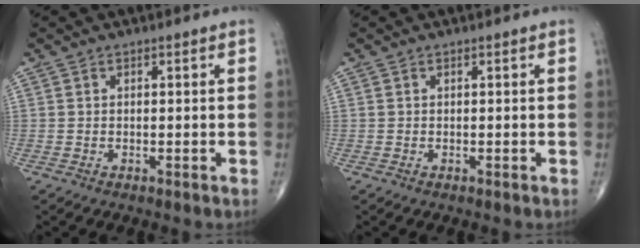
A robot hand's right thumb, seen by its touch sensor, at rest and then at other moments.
{"total": 0.0}